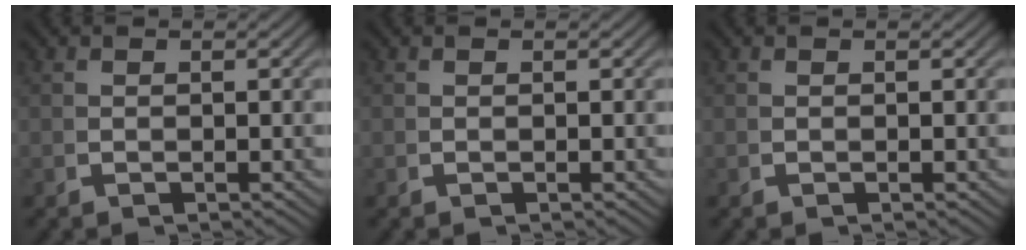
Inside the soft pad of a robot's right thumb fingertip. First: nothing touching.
{"total": 0.0}
{"total": 0.0}